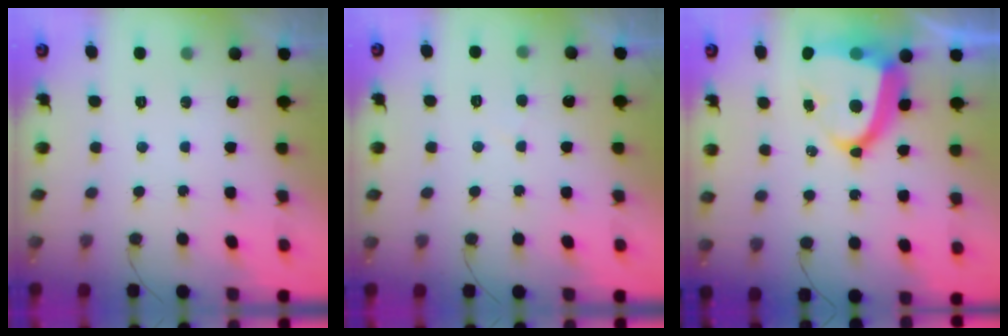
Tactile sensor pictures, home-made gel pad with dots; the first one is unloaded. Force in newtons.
{"total": 2.2, "press": 2.2, "slide": 0.3}
{"total": 14.4, "press": 14.3, "slide": 1.6}